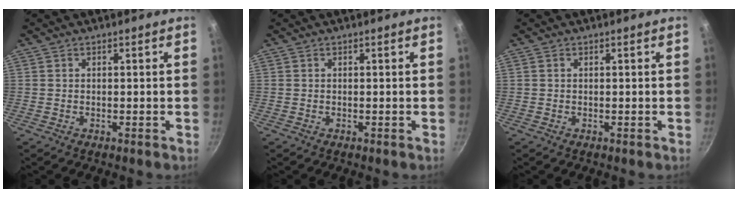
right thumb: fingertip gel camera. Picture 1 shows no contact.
{"total": 0.0}
{"total": 0.0}